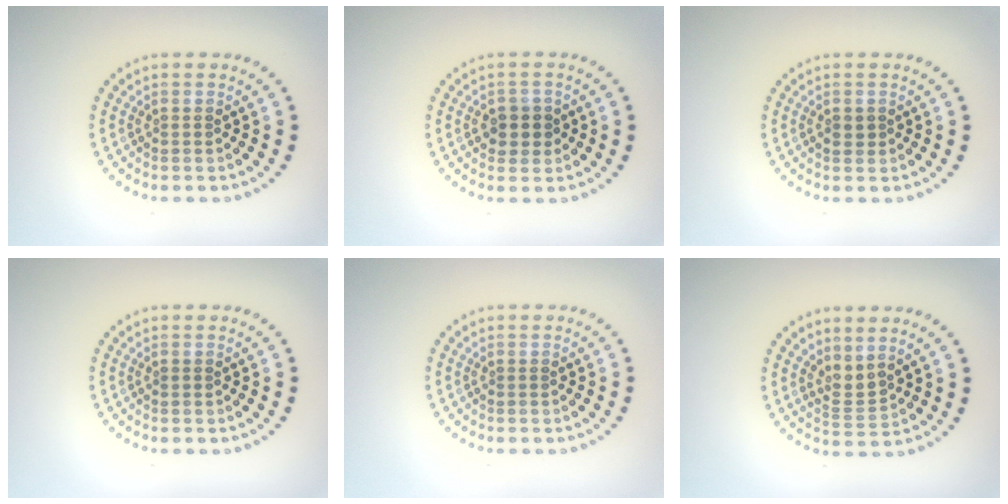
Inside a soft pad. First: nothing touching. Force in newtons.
{"total": 2.3, "press": 2.2, "slide": 0.6}
{"total": 1.2, "press": 1.2, "slide": 0.2}
{"total": 0.5, "press": 0.5, "slide": 0.1}
{"total": 0.0}
{"total": 1.9, "press": 1.4, "slide": 1.4}